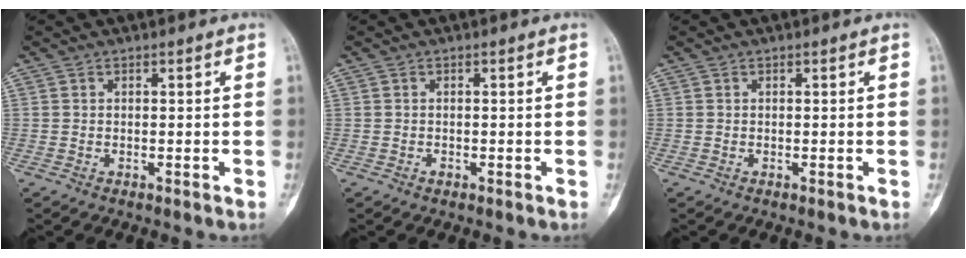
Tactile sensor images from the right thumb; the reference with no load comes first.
{"total": 0.6, "force": [-0.3, 0.5, 0.3], "torque": [-0.005, 0.002, -0.005]}
{"total": 0.0}